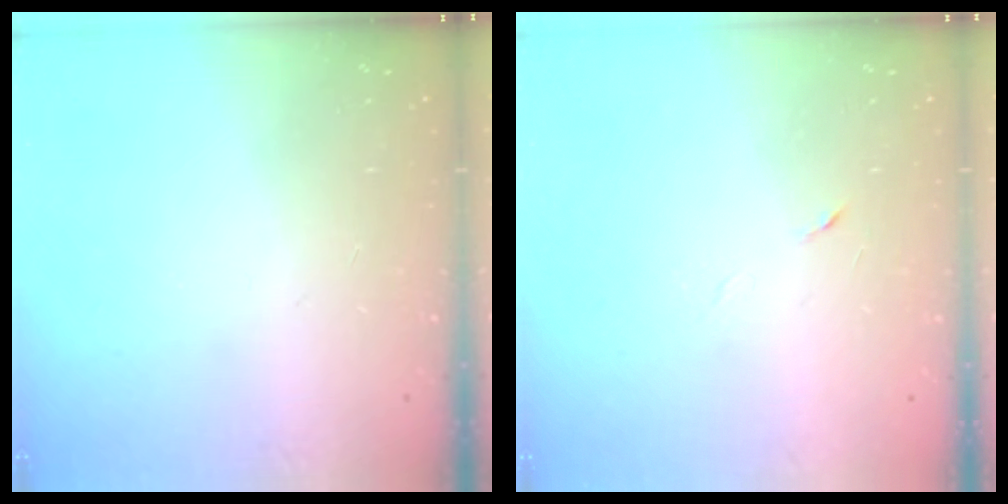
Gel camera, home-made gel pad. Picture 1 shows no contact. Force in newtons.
{"total": 2.9, "press": 2.7, "slide": 1.0}